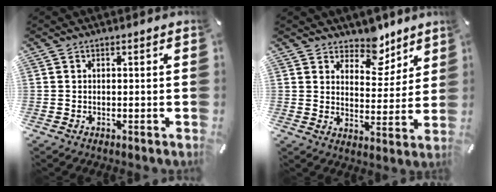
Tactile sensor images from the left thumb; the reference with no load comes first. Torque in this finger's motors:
{"motor_torque": [0.41, -0.61, 0.20, -0.09, 0.00]}